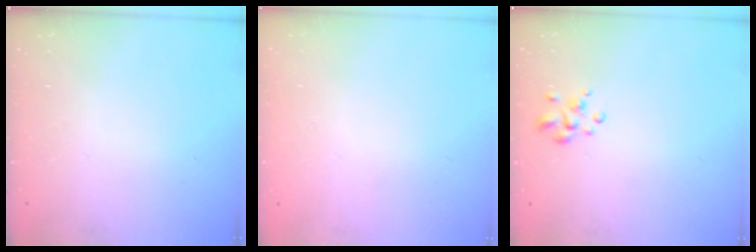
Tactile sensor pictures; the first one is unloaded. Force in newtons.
{"total": 1.6, "press": 1.6, "slide": 0.2}
{"total": 2.8, "press": 2.7, "slide": 0.6}